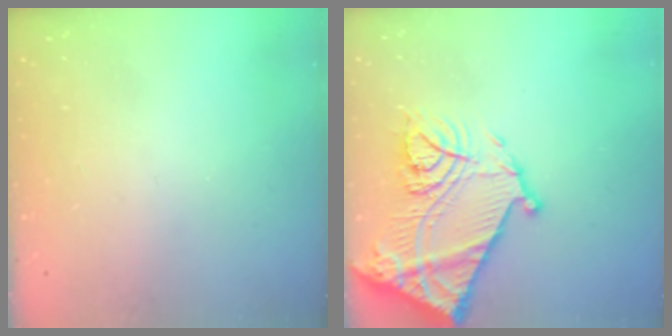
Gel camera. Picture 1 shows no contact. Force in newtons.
{"total": 22.6, "press": 22.5, "slide": 2.0}